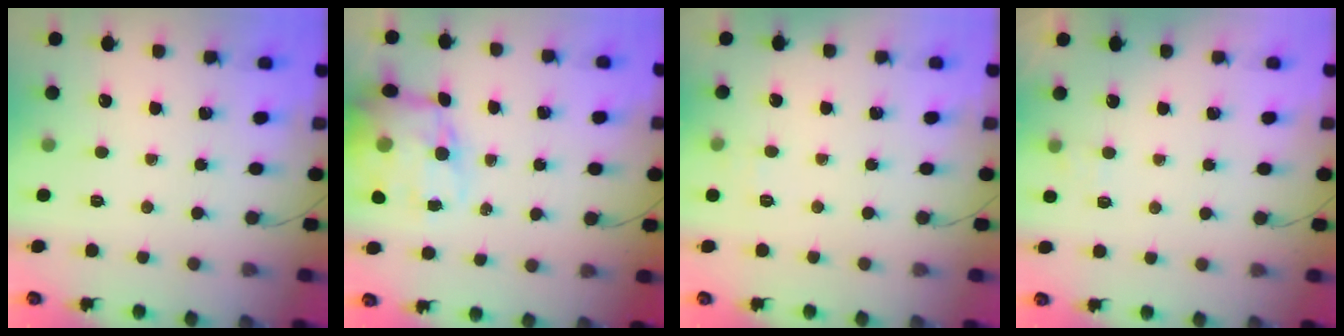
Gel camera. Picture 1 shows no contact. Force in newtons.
{"total": 16.0, "press": 15.5, "slide": 4.0}
{"total": 4.9, "press": 4.7, "slide": 1.3}
{"total": 2.8, "press": 2.5, "slide": 1.4}